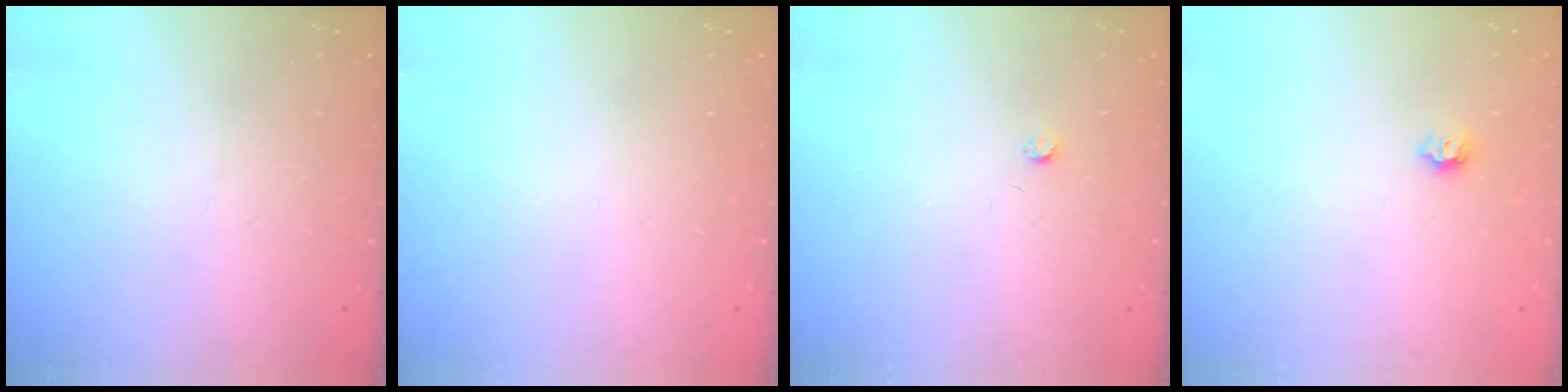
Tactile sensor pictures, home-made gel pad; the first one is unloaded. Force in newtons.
{"total": 0.0}
{"total": 2.5, "press": 2.5, "slide": 0.4}
{"total": 5.5, "press": 5.5, "slide": 0.5}